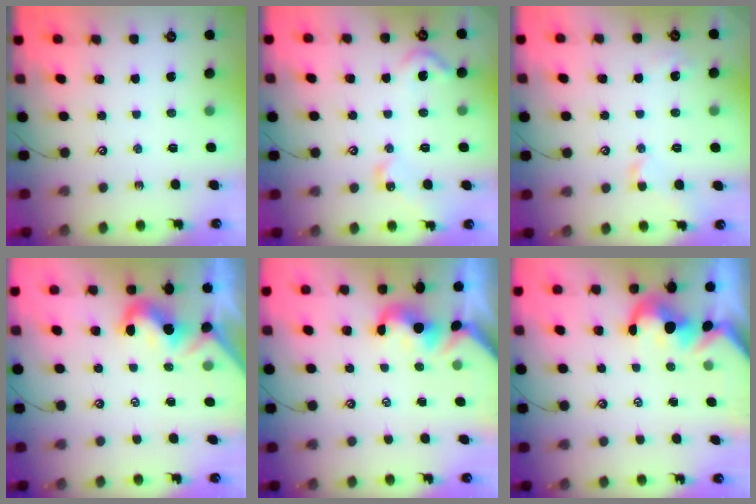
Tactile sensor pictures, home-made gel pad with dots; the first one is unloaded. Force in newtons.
{"total": 6.2, "press": 6.2, "slide": 0.8}
{"total": 0.9, "press": 0.7, "slide": 0.5}
{"total": 1.9, "press": 1.8, "slide": 0.6}
{"total": 1.0, "press": 0.9, "slide": 0.4}
{"total": 3.0, "press": 2.8, "slide": 1.1}